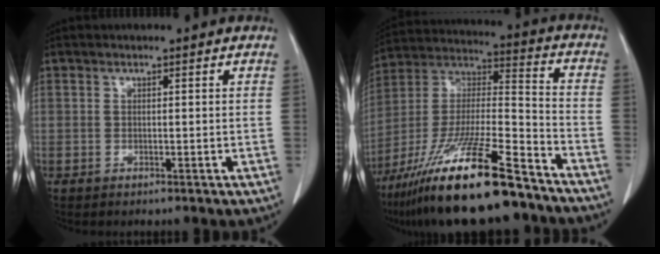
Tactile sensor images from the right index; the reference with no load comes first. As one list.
[{"total": 23.6, "force": [-17.3, 2.5, 15.8], "torque": [-0.295, -0.039, -0.308]}]